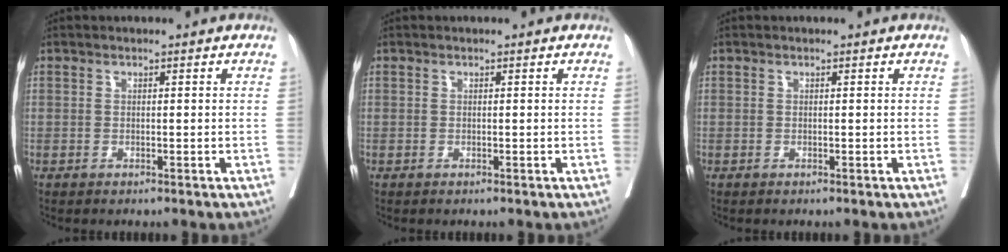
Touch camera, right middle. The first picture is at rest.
{"total": 0.0}
{"total": 0.0}